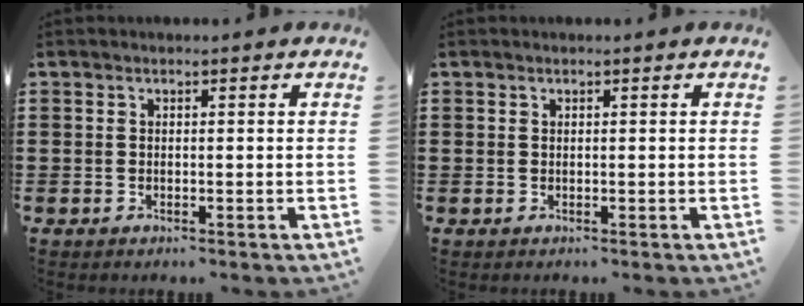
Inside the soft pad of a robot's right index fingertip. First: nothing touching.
{"total": 0.0}